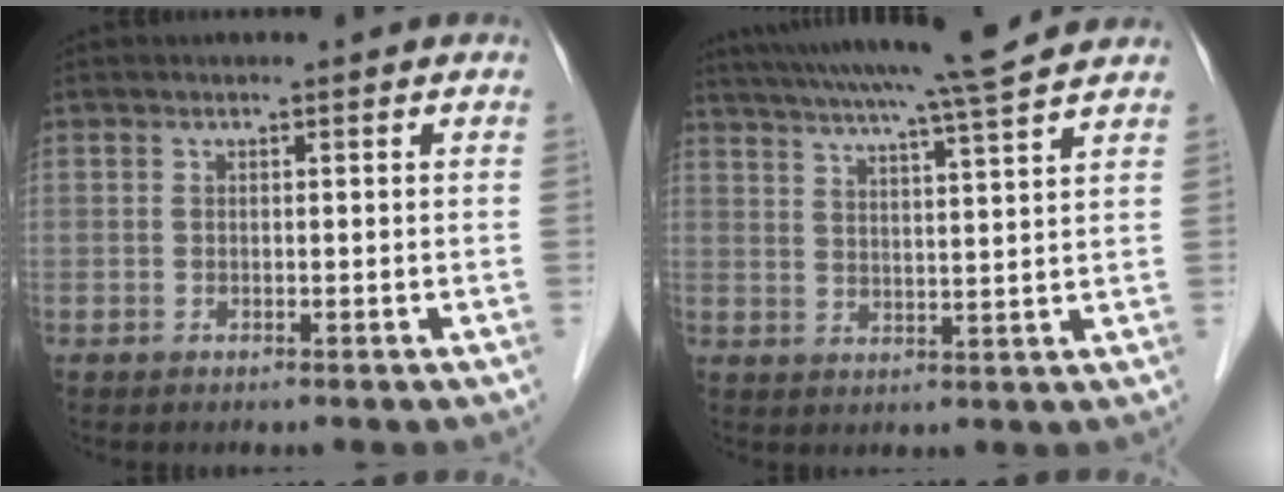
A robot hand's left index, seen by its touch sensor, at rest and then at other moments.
{"total": 15.7, "force": [13.9, -1.7, 7.2], "torque": [-0.129, -0.005, 0.192]}